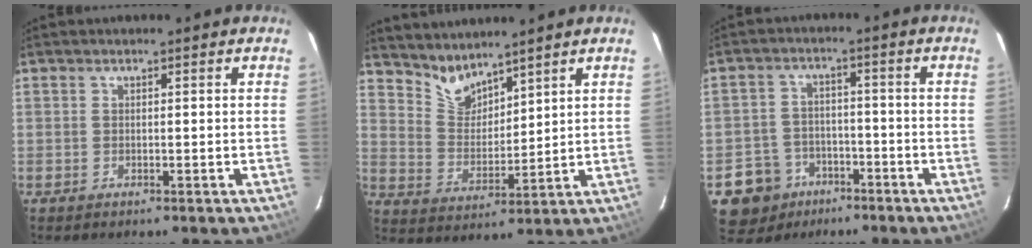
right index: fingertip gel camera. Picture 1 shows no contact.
{"total": 6.9, "force": [6.3, 2.2, 1.8], "torque": [-0.030, -0.004, 0.130]}
{"total": 9.4, "force": [-5.3, 7.6, 1.4], "torque": [-0.057, 0.027, -0.073]}